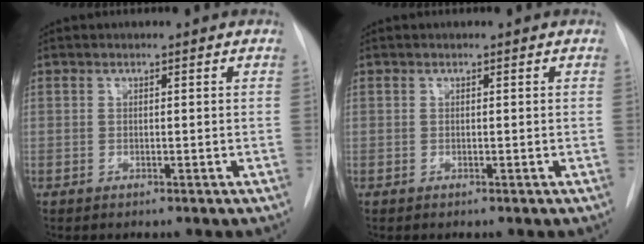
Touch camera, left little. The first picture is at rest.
{"total": 0.0}